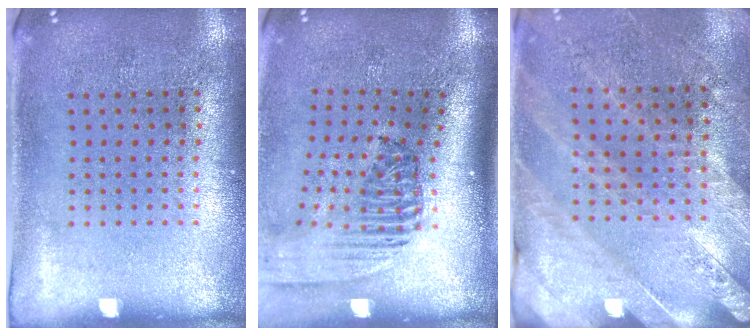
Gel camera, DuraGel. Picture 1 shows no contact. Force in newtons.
{"total": 2.3, "press": 1.6, "slide": 1.7}
{"total": 2.4, "press": 2.4, "slide": 0.6}